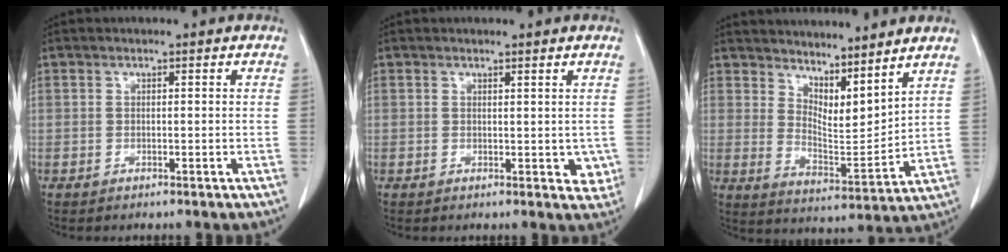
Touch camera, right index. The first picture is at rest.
{"total": 2.6, "force": [0.8, 1.3, 2.1], "torque": [-0.019, -0.005, 0.012]}
{"total": 11.1, "force": [9.4, 2.4, 5.6], "torque": [-0.089, -0.010, 0.162]}